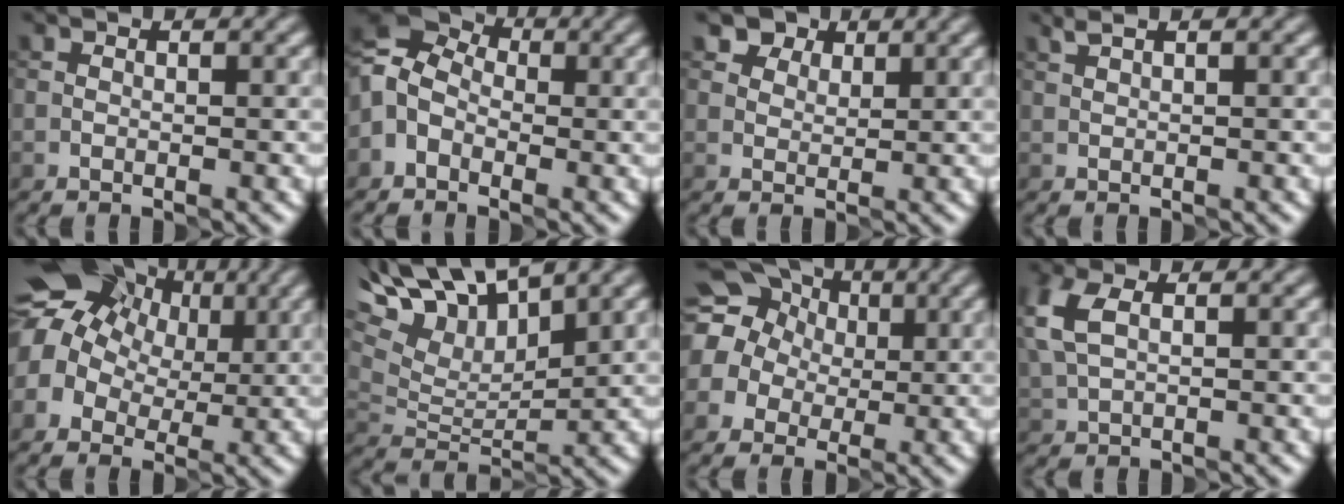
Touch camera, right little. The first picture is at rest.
{"total": 5.0, "force": [-0.5, 4.0, 3.0], "torque": [-0.047, 0.022, -0.019]}
{"total": 3.8, "force": [2.9, 2.1, 1.1], "torque": [-0.023, -0.008, 0.052]}
{"total": 0.8, "force": [0.7, 0.0, 0.4], "torque": [-0.005, 0.008, 0.012]}
{"total": 12.7, "force": [4.6, 9.9, 6.6], "torque": [-0.137, 0.052, 0.058]}
{"total": 9.2, "force": [6.8, 3.1, 5.3], "torque": [-0.107, 0.021, 0.112]}
{"total": 15.5, "force": [4.2, 13.7, 5.8], "torque": [-0.139, 0.044, 0.030]}
{"total": 3.6, "force": [1.1, 2.2, 2.6], "torque": [-0.076, 0.010, 0.025]}